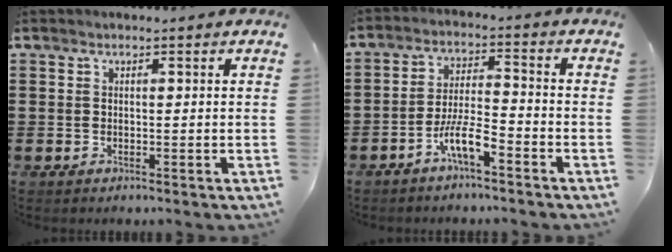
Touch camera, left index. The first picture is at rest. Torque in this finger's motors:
{"motor_torque": [0.88, 0.61, 0.22, 0.12]}